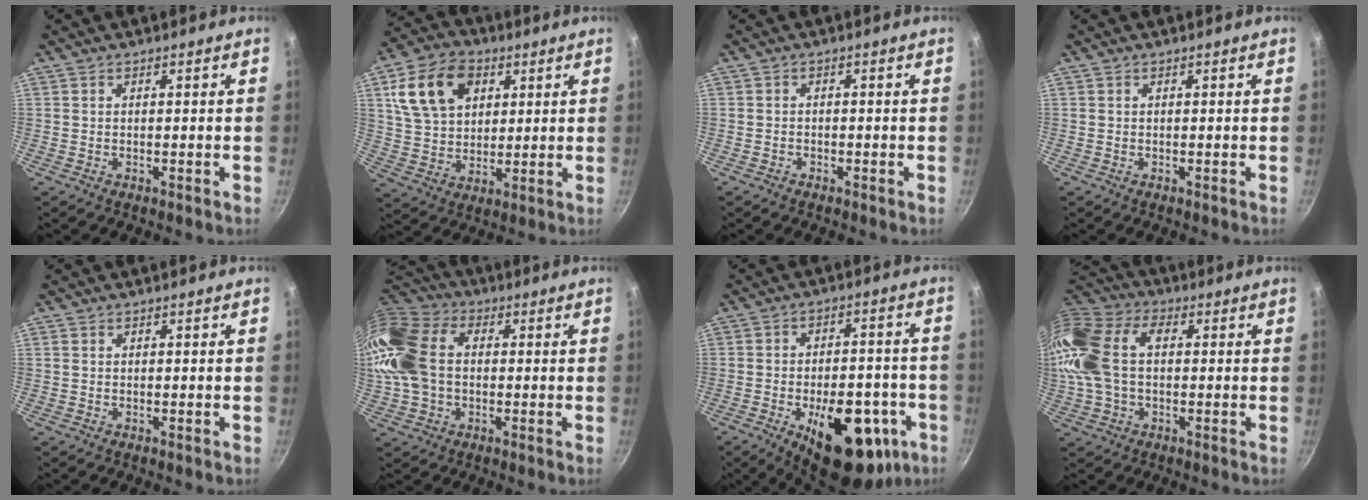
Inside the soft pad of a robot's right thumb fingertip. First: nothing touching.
{"total": 15.2, "force": [5.6, 10.8, 9.1], "torque": [-0.145, 0.000, 0.100]}
{"total": 1.2, "force": [-0.8, 0.8, 0.1], "torque": [-0.003, 0.015, -0.013]}
{"total": 0.0}
{"total": 0.5, "force": [0.2, 0.4, 0.3], "torque": [-0.008, 0.001, 0.004]}
{"total": 18.3, "force": [0.7, 13.1, 12.7], "torque": [-0.267, 0.031, 0.003]}
{"total": 22.2, "force": [-8.7, 11.5, 16.9], "torque": [-0.184, 0.029, -0.105]}
{"total": 18.0, "force": [1.4, 11.6, 13.7], "torque": [-0.292, 0.032, 0.013]}